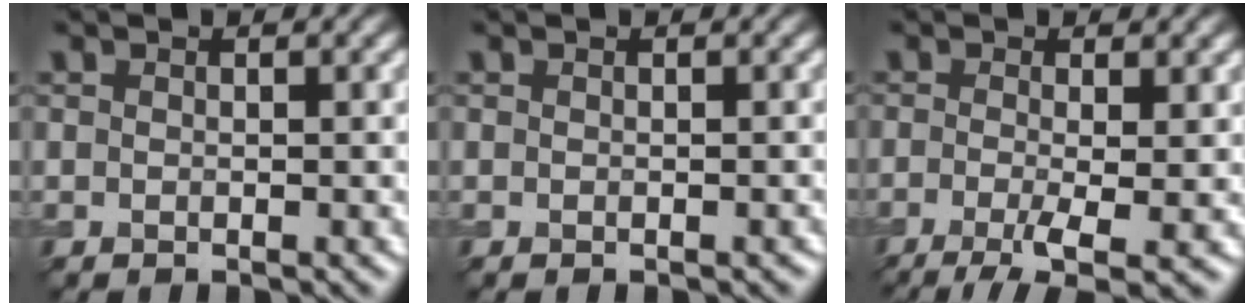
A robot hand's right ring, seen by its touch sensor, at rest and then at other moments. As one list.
[{"total": 0.0}, {"total": 5.1, "force": [-1.8, 1.4, 4.5], "torque": [-0.079, -0.012, -0.035]}]